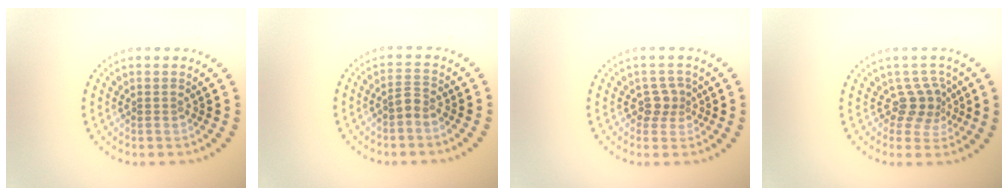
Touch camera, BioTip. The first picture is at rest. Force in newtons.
{"total": 1.5, "press": 1.1, "slide": 1.0}
{"total": 1.8, "press": 1.5, "slide": 1.1}
{"total": 2.6, "press": 1.9, "slide": 1.8}